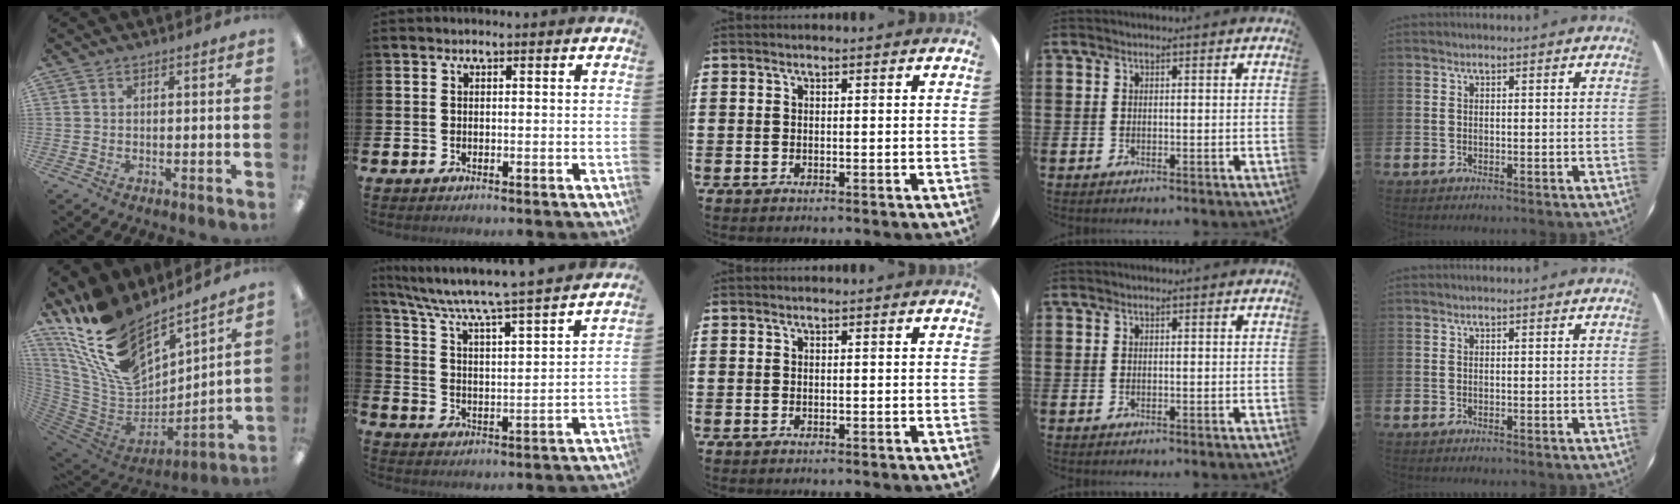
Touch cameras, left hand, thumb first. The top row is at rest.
{"thumb": {"total": 21.0, "force": [15.2, 9.6, 10.8], "torque": [-0.234, -0.103, 0.280]}, "index": {"total": 7.2, "force": [6.6, 0.1, 2.9], "torque": [-0.089, -0.053, 0.105]}}